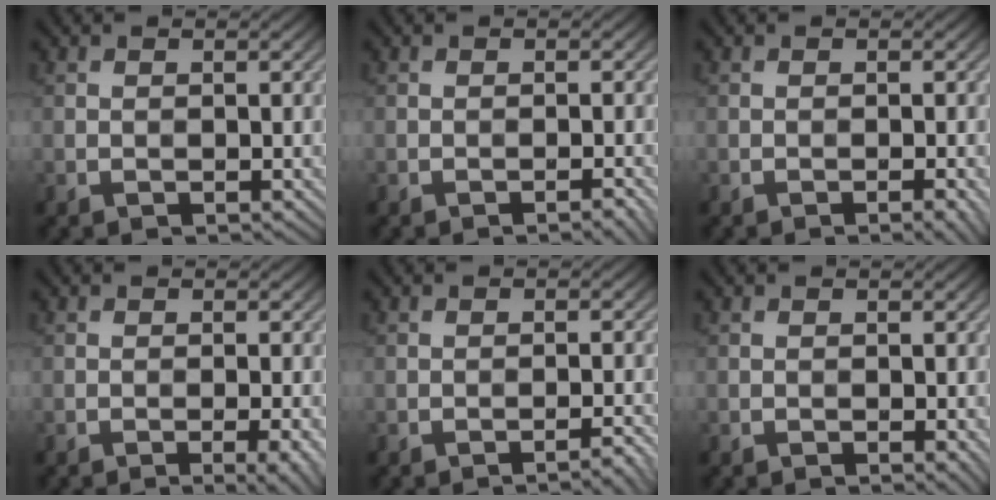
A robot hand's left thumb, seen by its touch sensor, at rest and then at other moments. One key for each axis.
{"total": 1.4, "fx": -0.8, "fy": 0.2, "fz": 1.1, "tx": -0.011, "ty": 0.004, "tz": -0.015}
{"total": 1.6, "fx": -0.8, "fy": 0.2, "fz": 1.4, "tx": -0.015, "ty": 0.002, "tz": -0.012}
{"total": 3.2, "fx": -1.3, "fy": 0.7, "fz": 2.8, "tx": -0.038, "ty": 0.004, "tz": -0.020}
{"total": 2.2, "fx": -1.5, "fy": 0.2, "fz": 1.5, "tx": -0.018, "ty": 0.008, "tz": -0.026}
{"total": 0.7, "fx": -0.1, "fy": 0.2, "fz": 0.7, "tx": -0.011, "ty": -0.005, "tz": -0.003}